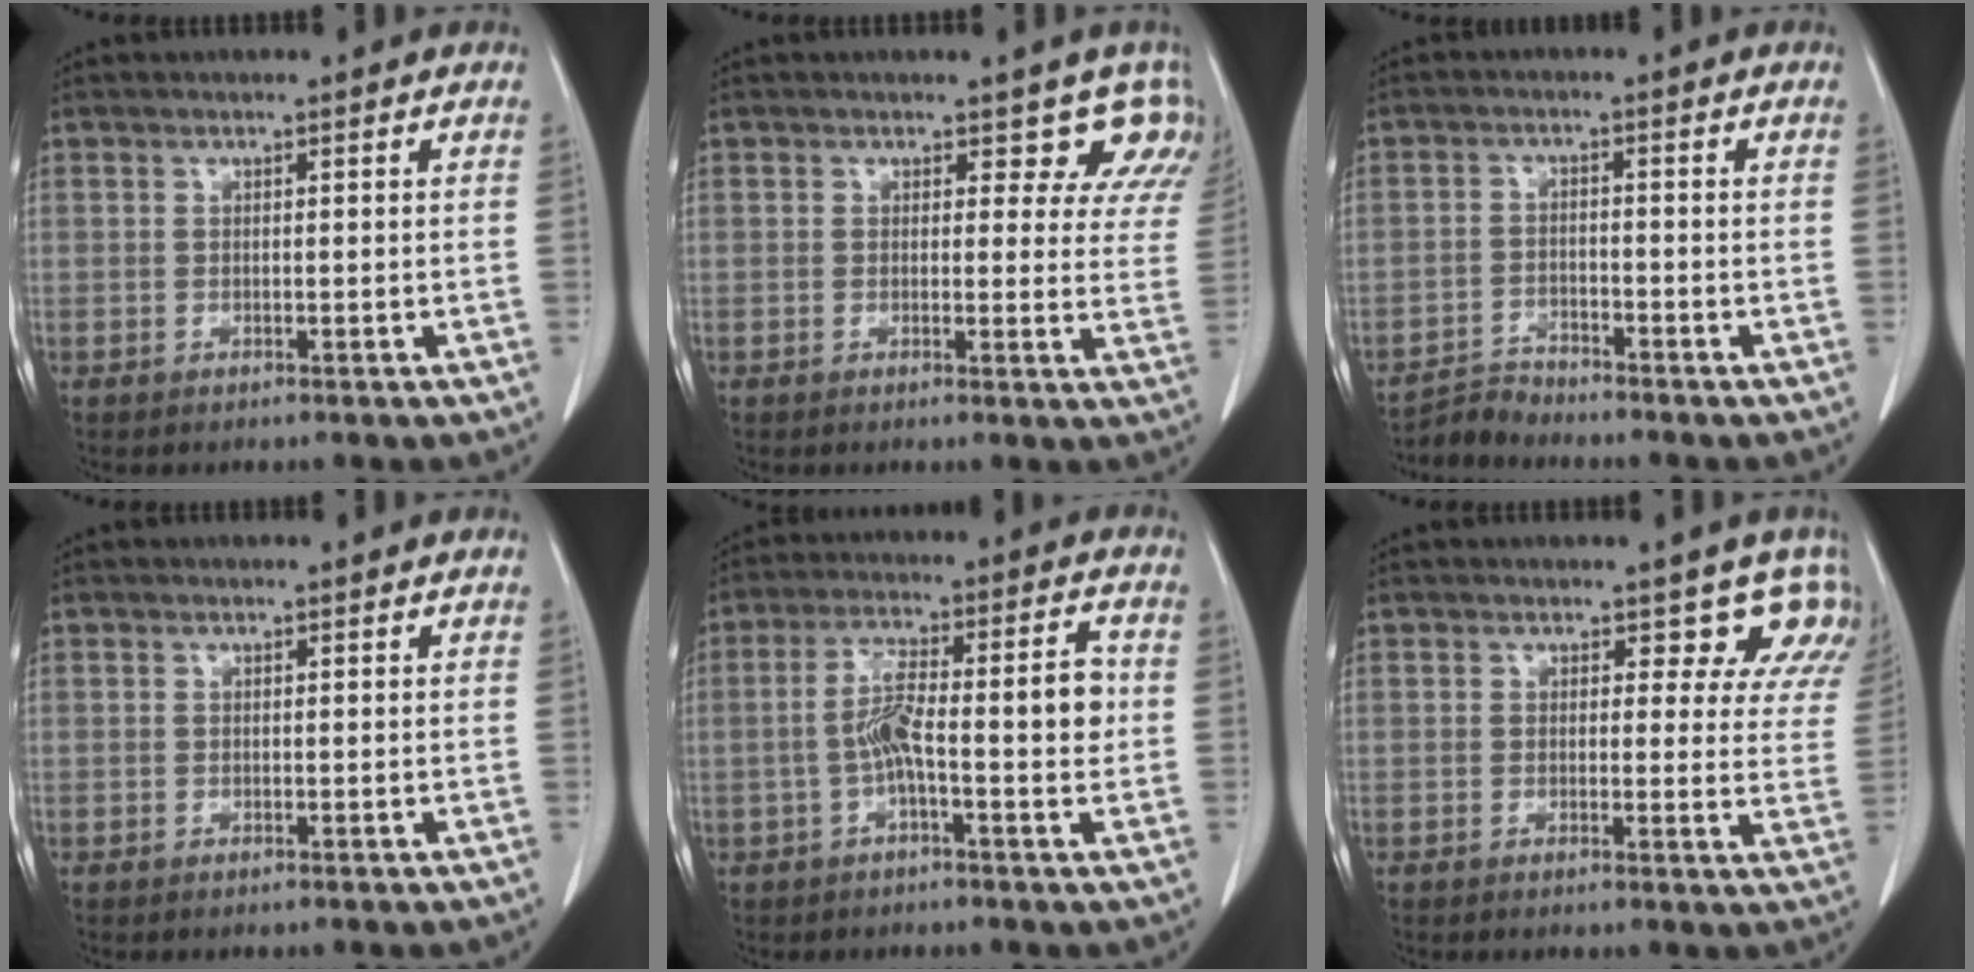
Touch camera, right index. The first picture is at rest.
{"total": 7.1, "force": [5.9, 3.6, 1.3], "torque": [0.024, -0.009, 0.031]}
{"total": 3.4, "force": [-3.3, -0.2, -0.6], "torque": [0.014, -0.015, -0.063]}
{"total": 0.0}
{"total": 9.7, "force": [-0.9, 1.9, 9.5], "torque": [-0.159, 0.031, -0.017]}
{"total": 6.9, "force": [5.7, 3.6, 1.5], "torque": [0.019, -0.009, 0.030]}